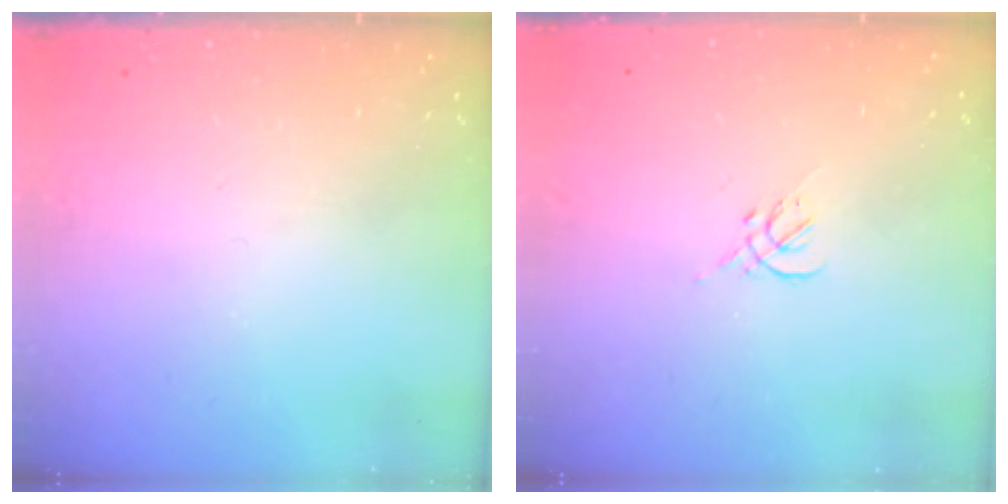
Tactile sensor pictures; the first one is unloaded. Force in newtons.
{"total": 0.0}